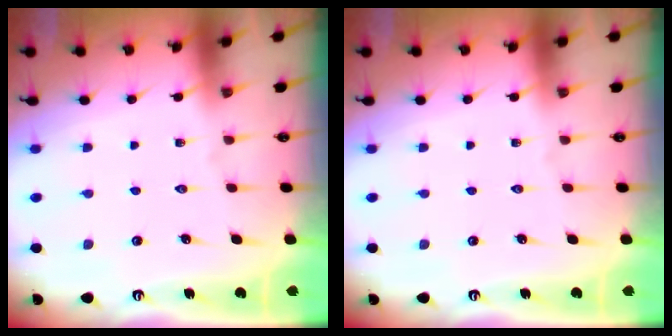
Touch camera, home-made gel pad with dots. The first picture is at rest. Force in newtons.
{"total": 0.0}